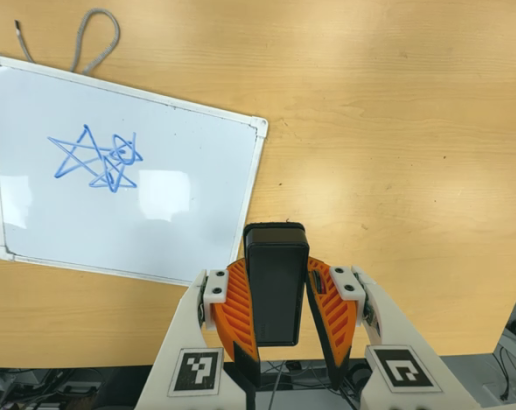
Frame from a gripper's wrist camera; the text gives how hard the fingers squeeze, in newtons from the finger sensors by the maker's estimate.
{"total": 10.0, "left": 8.3, "right": 11.7}